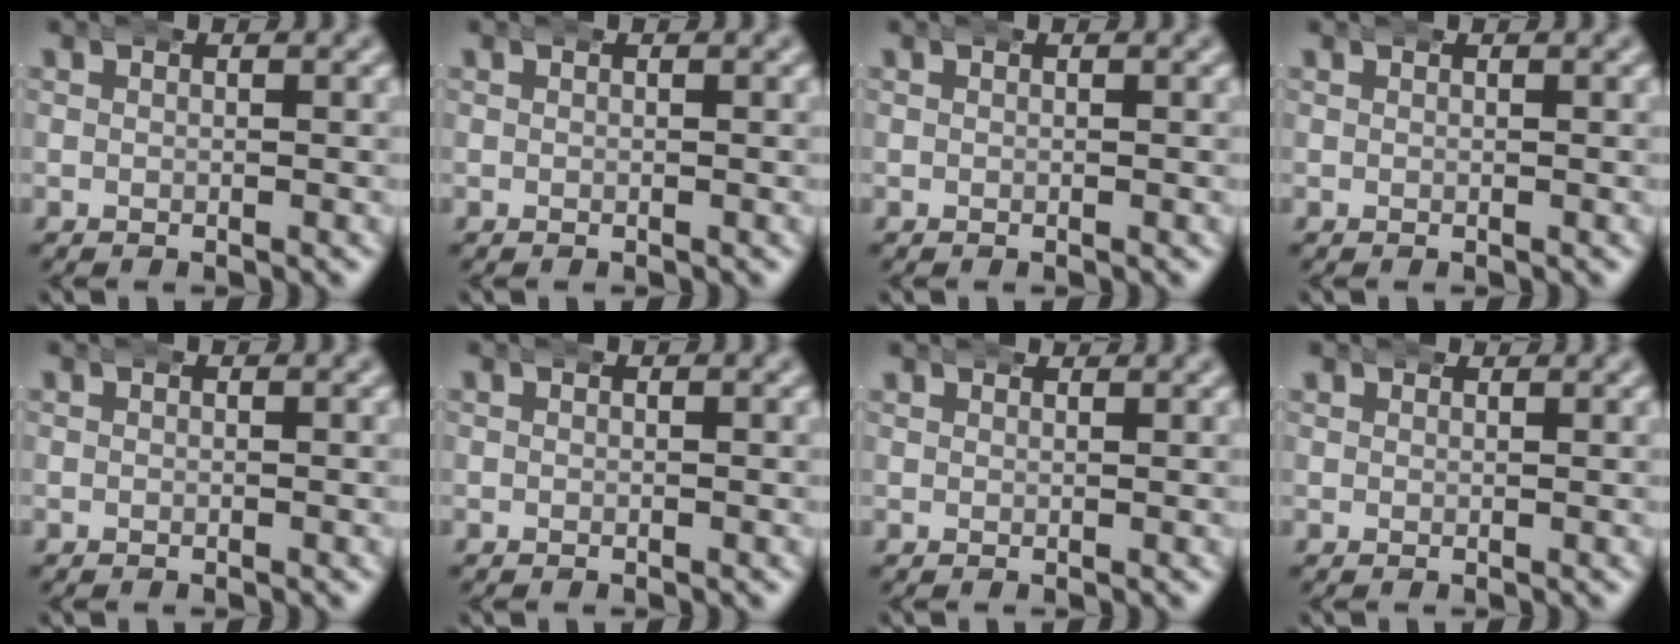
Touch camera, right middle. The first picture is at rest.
{"total": 0.0}
{"total": 0.0}
{"total": 0.0}
{"total": 0.0}
{"total": 0.0}
{"total": 1.5, "force": [1.5, 0.2, 0.1], "torque": [0.000, 0.002, 0.025]}
{"total": 1.2, "force": [1.2, 0.3, 0.0], "torque": [-0.005, 0.000, 0.022]}